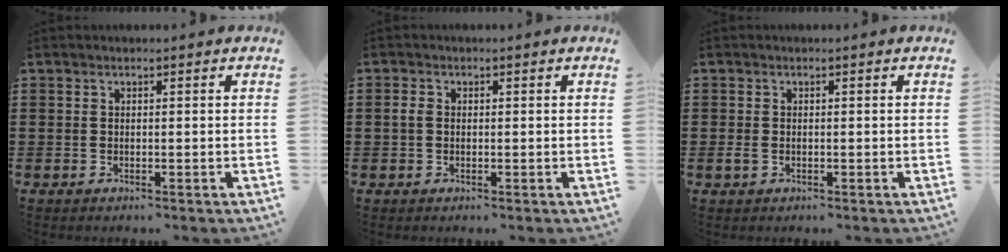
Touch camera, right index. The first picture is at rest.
{"total": 1.2, "force": [0.1, 0.9, 0.8], "torque": [-0.027, 0.003, -0.002]}
{"total": 1.0, "force": [-0.3, 0.6, 0.8], "torque": [-0.025, -0.003, -0.008]}